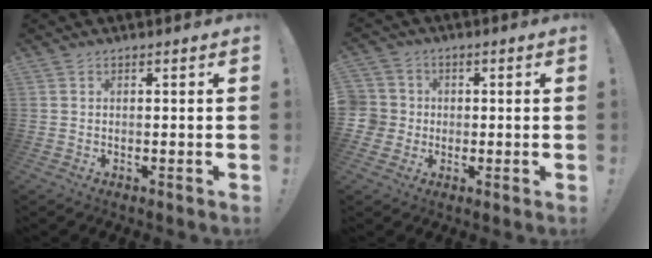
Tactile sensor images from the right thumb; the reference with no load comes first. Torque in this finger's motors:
{"motor_torque": [1.07, 1.07, 0.67, -0.46, 0.38]}